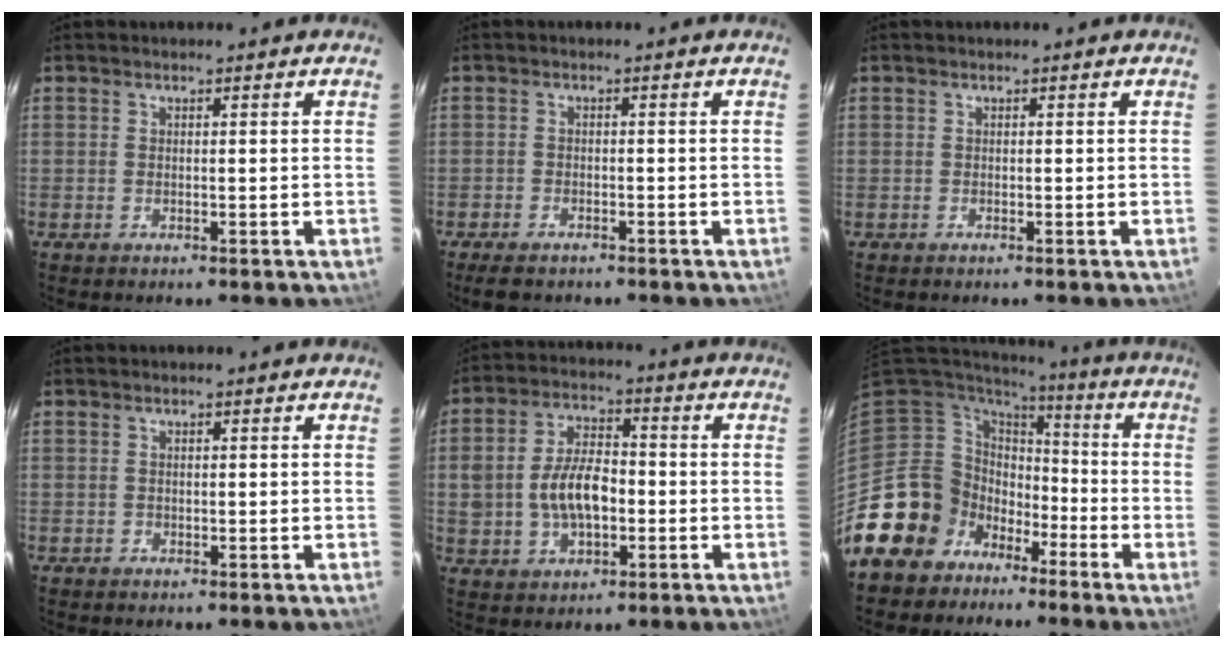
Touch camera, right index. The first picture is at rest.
{"total": 4.4, "force": [-3.5, 2.0, 1.8], "torque": [-0.051, -0.007, -0.059]}
{"total": 0.6, "force": [-0.3, 0.5, -0.1], "torque": [-0.001, 0.002, -0.005]}
{"total": 0.6, "force": [-0.3, 0.6, 0.0], "torque": [0.003, 0.001, -0.004]}
{"total": 10.5, "force": [-1.4, 6.2, 8.4], "torque": [-0.168, 0.013, -0.016]}
{"total": 13.7, "force": [-7.8, 11.1, 2.1], "torque": [-0.071, 0.035, -0.139]}